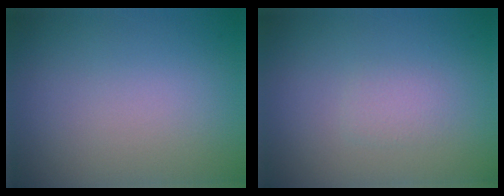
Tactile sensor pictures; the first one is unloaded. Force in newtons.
{"total": 1.0, "press": 1.0, "slide": 0.0}